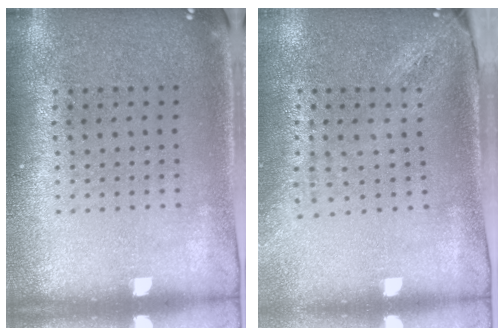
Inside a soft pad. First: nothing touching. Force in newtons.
{"total": 2.0, "press": 1.6, "slide": 1.3}